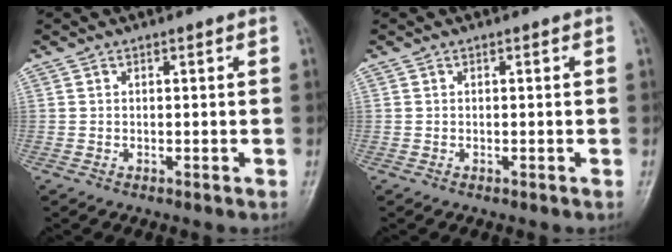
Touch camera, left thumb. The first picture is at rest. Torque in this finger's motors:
{"motor_torque": [0.00, 0.00, 0.06, -0.13, 0.00]}